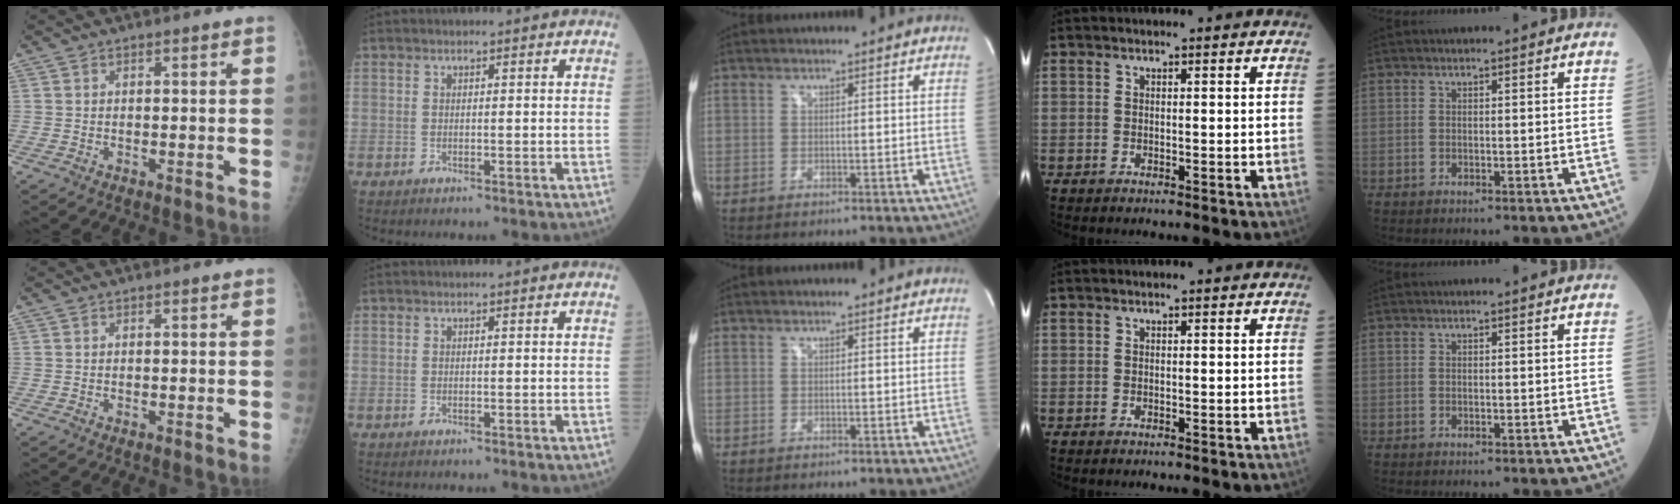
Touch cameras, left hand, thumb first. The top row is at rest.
{}